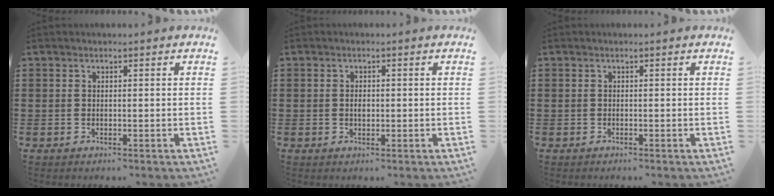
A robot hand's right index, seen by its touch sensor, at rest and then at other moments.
{"total": 1.5, "force": [-0.1, 0.8, 1.2], "torque": [-0.025, 0.003, -0.002]}
{"total": 0.0}